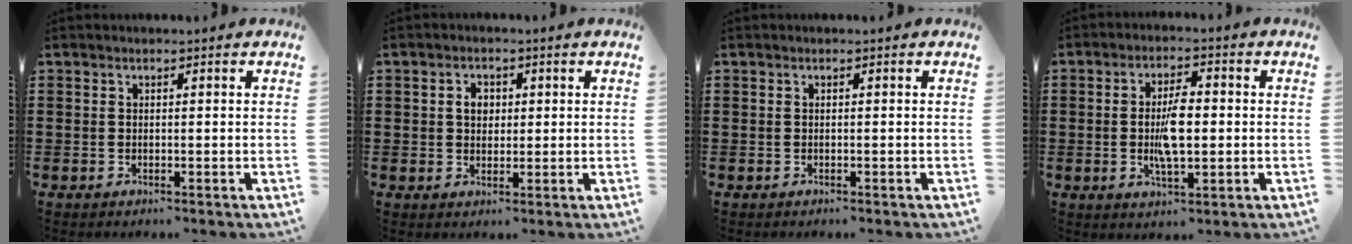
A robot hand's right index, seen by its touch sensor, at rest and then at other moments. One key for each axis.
{"total": 2.9, "fx": 0.4, "fy": 2.1, "fz": 1.9, "tx": -0.043, "ty": 0.012, "tz": 0.006}
{"total": 0.0}
{"total": 6.6, "fx": -0.4, "fy": 2.4, "fz": 6.1, "tx": -0.131, "ty": -0.002, "tz": -0.013}